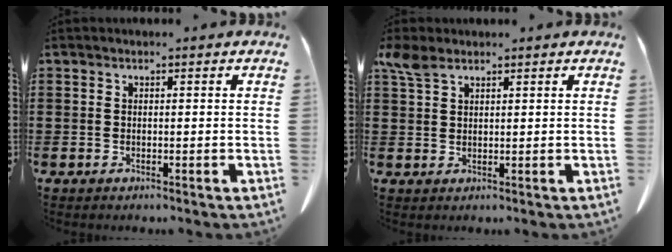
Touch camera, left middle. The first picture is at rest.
{"total": 3.6, "force": [2.4, 1.4, 2.3], "torque": [-0.053, 0.002, 0.045]}